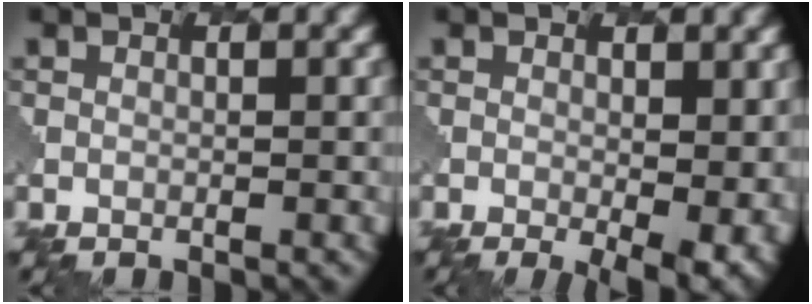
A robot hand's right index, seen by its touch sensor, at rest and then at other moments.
{"total": 5.2, "force": [-0.7, 1.9, 4.8], "torque": [-0.061, -0.018, -0.001]}